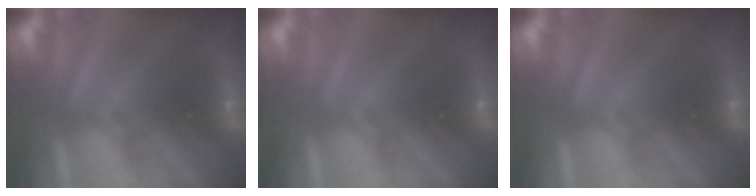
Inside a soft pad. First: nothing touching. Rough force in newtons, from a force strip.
{"total": 0.0}
{"total": 0.0}